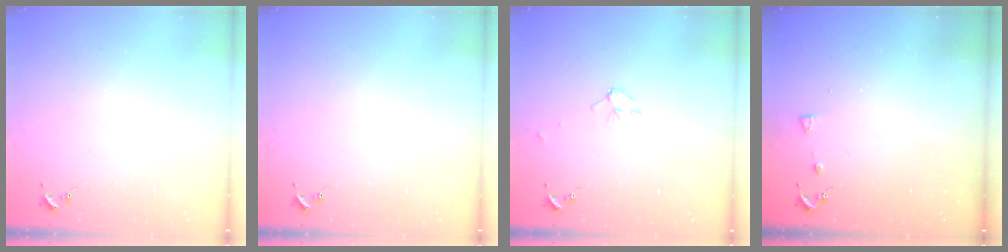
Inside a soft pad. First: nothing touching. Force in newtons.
{"total": 0.0}
{"total": 5.5, "press": 5.5, "slide": 0.6}
{"total": 3.3, "press": 3.3, "slide": 0.6}